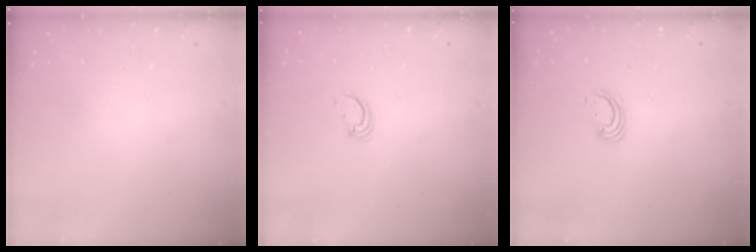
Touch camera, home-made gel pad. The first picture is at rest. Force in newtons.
{"total": 3.2, "press": 3.1, "slide": 0.3}
{"total": 3.5, "press": 3.5, "slide": 0.3}